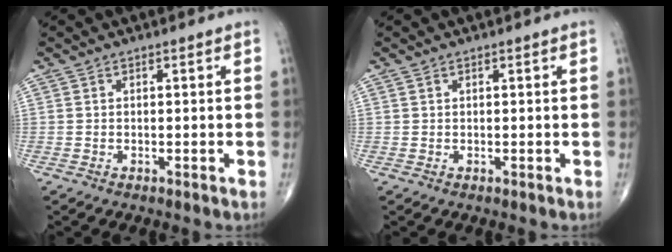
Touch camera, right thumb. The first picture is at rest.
{"total": 0.0}